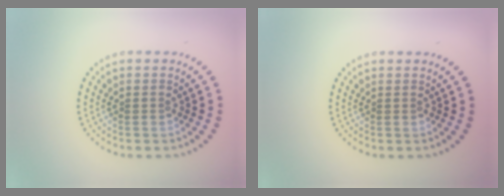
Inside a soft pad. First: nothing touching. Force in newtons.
{"total": 0.0}